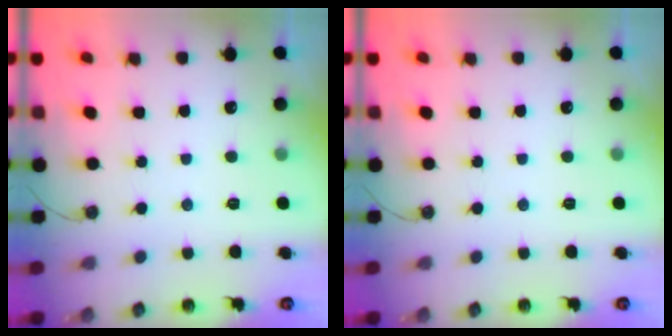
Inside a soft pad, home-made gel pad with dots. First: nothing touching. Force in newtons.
{"total": 0.0}